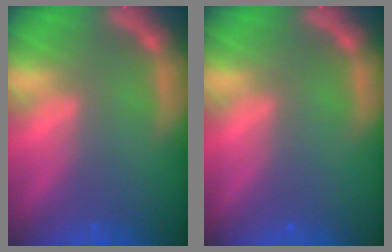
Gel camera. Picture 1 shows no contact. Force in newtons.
{"total": 0.0}